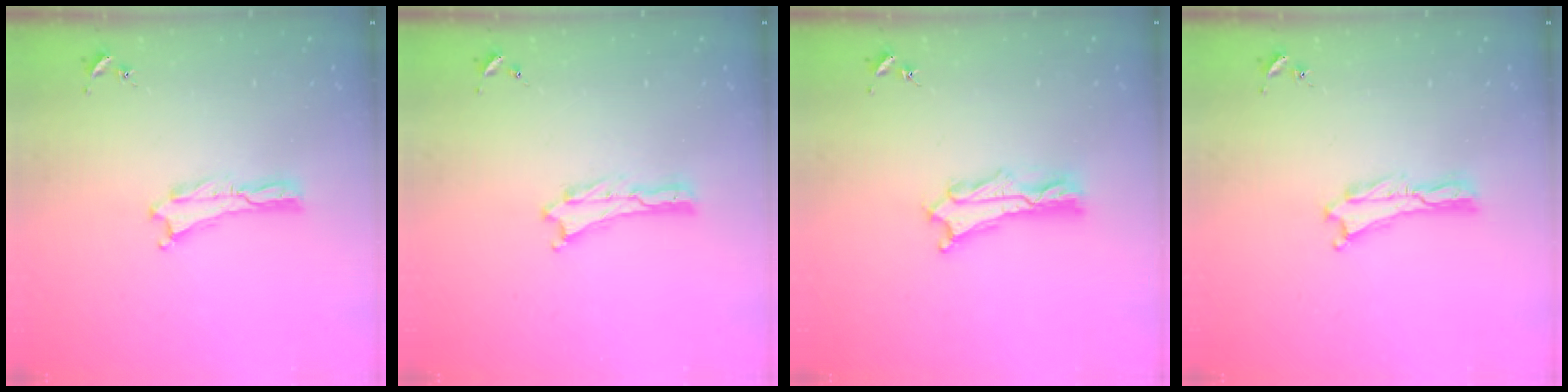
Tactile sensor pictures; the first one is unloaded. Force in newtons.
{"total": 0.0}
{"total": 2.6, "press": 2.6, "slide": 0.2}
{"total": 0.0}